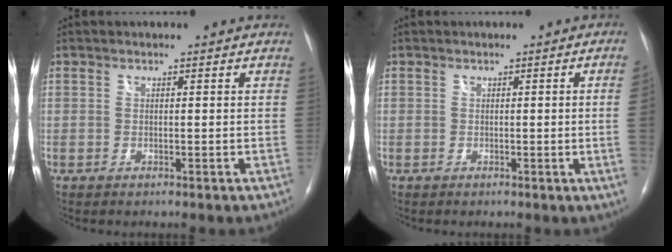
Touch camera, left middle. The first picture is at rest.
{"total": 2.9, "force": [-0.2, -1.2, 2.6], "torque": [-0.033, -0.004, -0.001]}